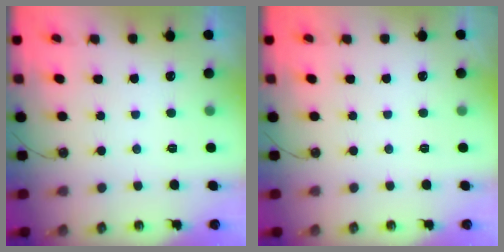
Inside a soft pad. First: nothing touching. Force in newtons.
{"total": 0.0}